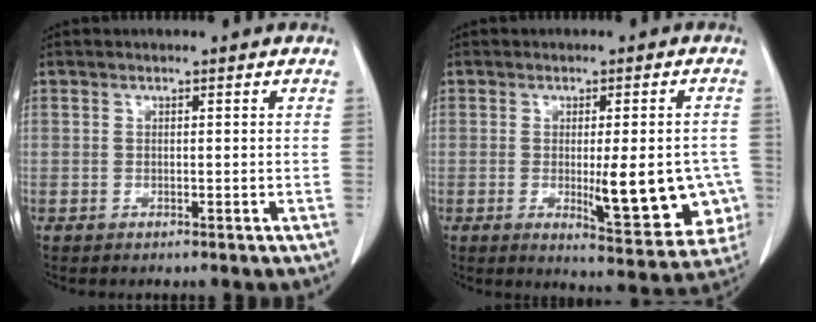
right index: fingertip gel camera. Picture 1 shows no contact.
{"total": 12.9, "force": [-2.2, 3.4, 12.2], "torque": [-0.131, -0.010, -0.020]}